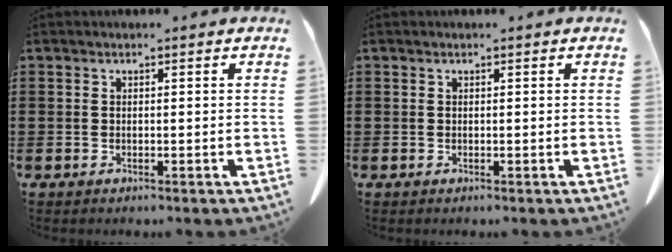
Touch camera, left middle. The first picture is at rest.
{"total": 0.0}